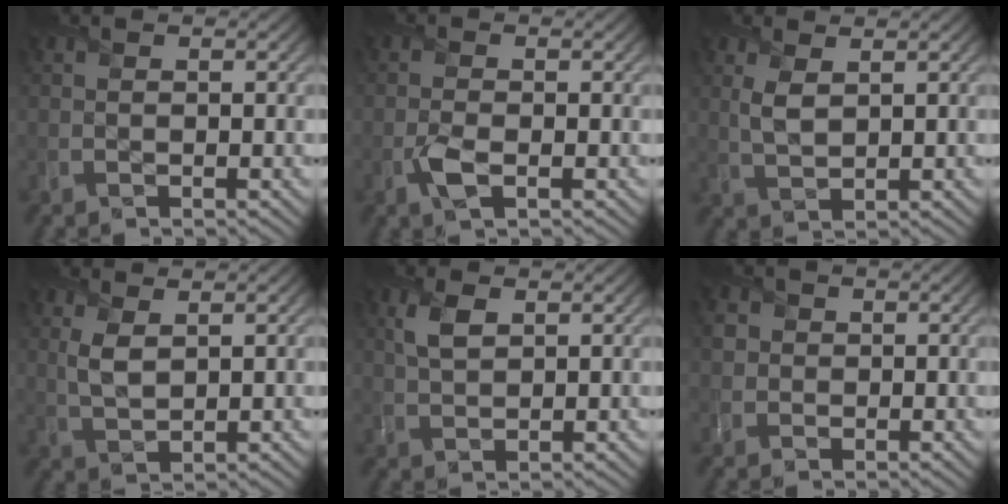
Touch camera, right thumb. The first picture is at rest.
{"total": 2.5, "force": [-1.1, 1.1, 2.0], "torque": [-0.049, -0.005, -0.026]}
{"total": 3.1, "force": [1.4, 1.5, 2.4], "torque": [-0.065, -0.001, 0.031]}
{"total": 3.6, "force": [1.5, 1.6, 2.8], "torque": [-0.075, 0.000, 0.033]}
{"total": 3.3, "force": [1.5, 1.6, 2.4], "torque": [-0.062, 0.003, 0.032]}
{"total": 1.9, "force": [0.4, 1.8, 0.2], "torque": [-0.010, 0.001, 0.004]}